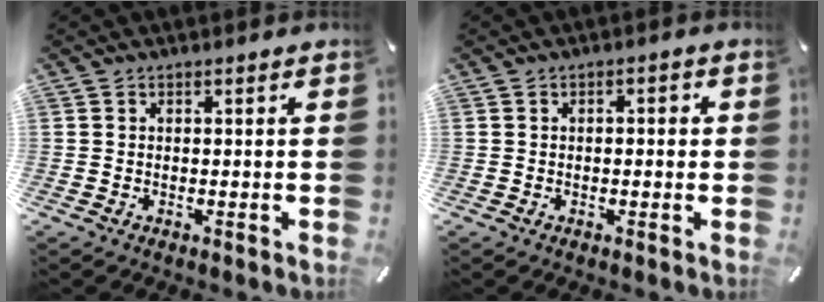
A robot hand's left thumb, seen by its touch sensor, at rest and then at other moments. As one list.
[{"total": 1.7, "force": [-0.4, 0.9, 1.4], "torque": [-0.025, 0.007, -0.010]}]